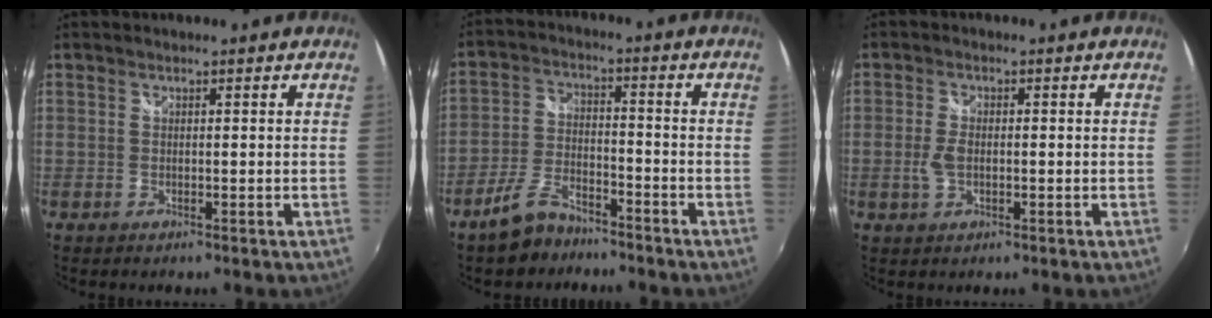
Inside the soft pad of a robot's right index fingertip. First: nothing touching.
{"total": 7.7, "force": [-6.1, 3.4, 3.2], "torque": [-0.079, 0.009, -0.108]}
{"total": 3.4, "force": [-0.7, 2.0, 2.7], "torque": [-0.060, 0.001, -0.014]}